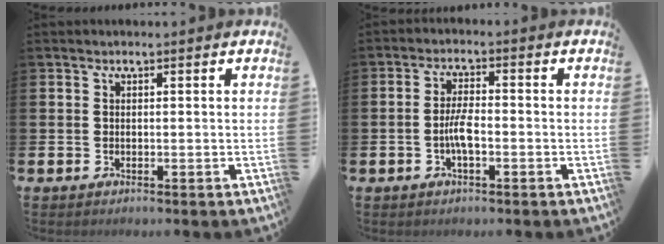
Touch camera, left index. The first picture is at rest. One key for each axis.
{"total": 3.2, "fx": -1.0, "fy": 1.0, "fz": 2.9, "tx": -0.067, "ty": 0.006, "tz": -0.020}